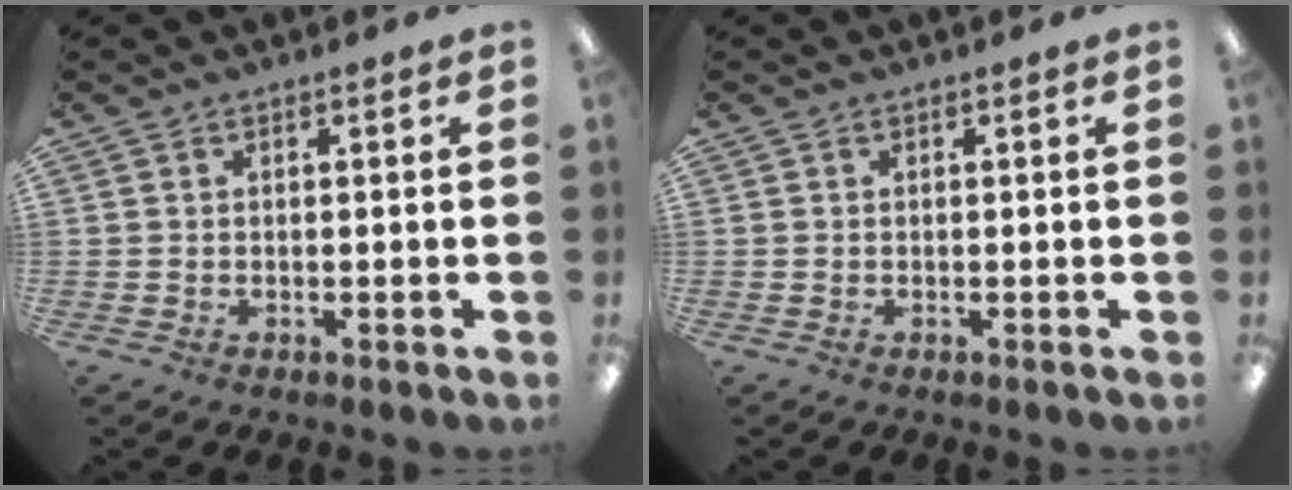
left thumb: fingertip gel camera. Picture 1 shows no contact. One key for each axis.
{"total": 0.0}